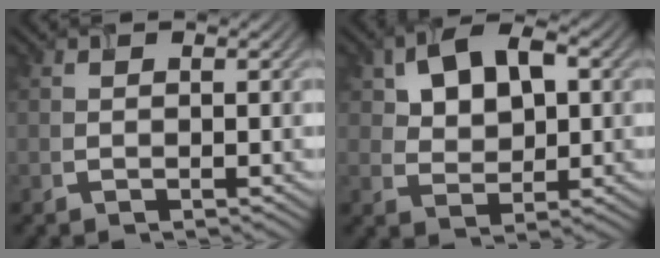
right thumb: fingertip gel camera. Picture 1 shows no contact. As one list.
[{"total": 9.0, "force": [3.6, 5.5, 6.1], "torque": [-0.118, 0.008, 0.056]}]